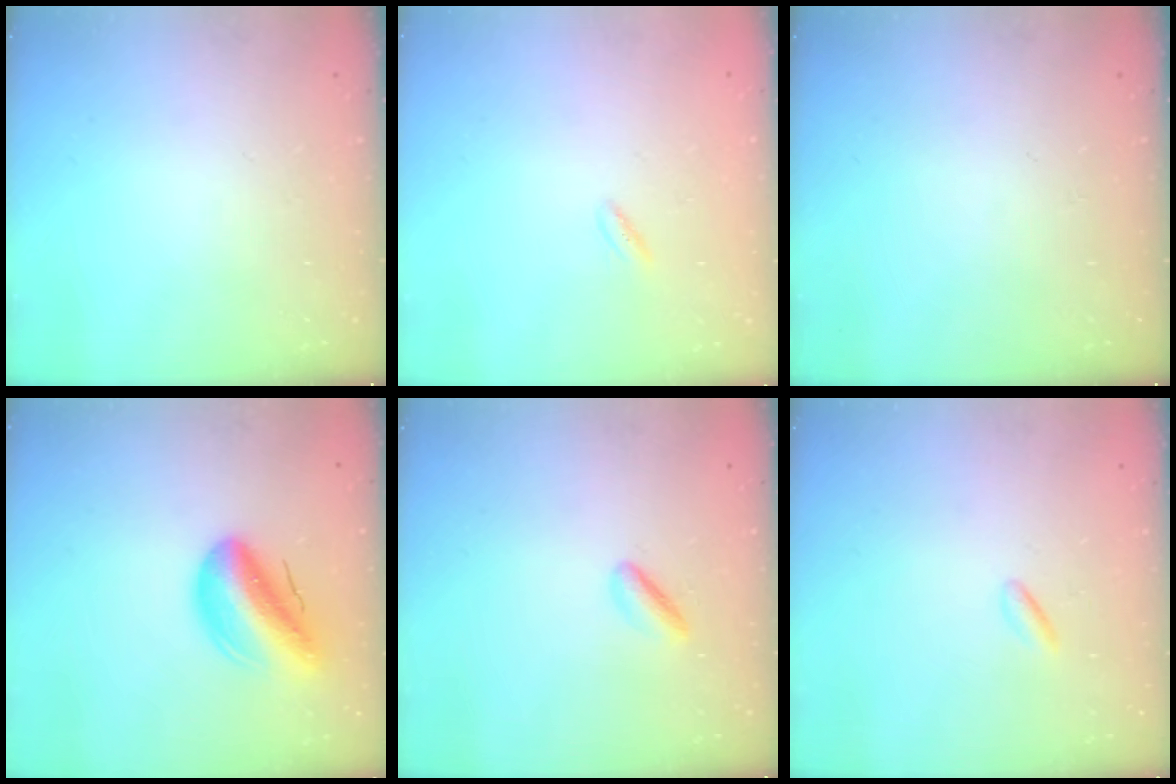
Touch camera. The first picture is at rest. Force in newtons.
{"total": 1.8, "press": 1.6, "slide": 0.8}
{"total": 0.0}
{"total": 12.8, "press": 12.1, "slide": 4.1}
{"total": 3.4, "press": 3.4, "slide": 0.4}
{"total": 0.8, "press": 0.6, "slide": 0.5}